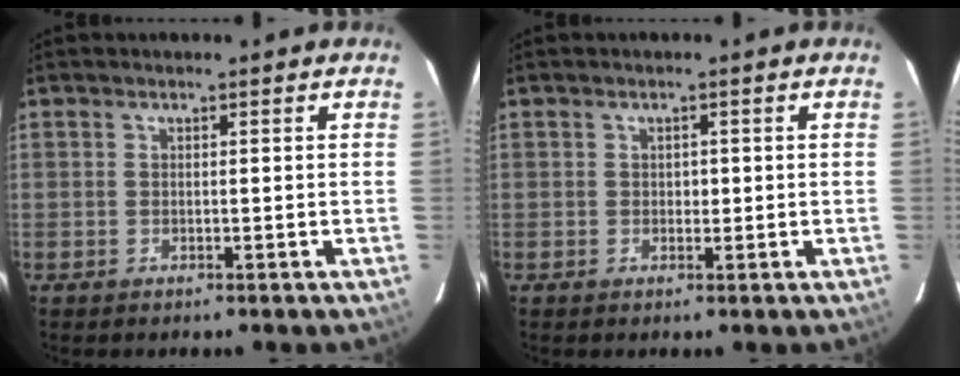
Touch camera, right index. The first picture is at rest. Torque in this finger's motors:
{"motor_torque": [0.15, 0.11, 0.07, 0.01]}